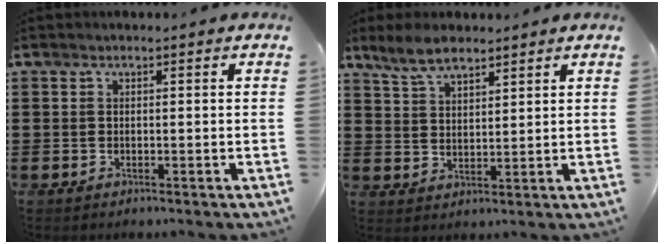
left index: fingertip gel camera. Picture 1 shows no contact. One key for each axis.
{"total": 5.2, "fx": 4.4, "fy": 1.9, "fz": 2.0, "tx": -0.053, "ty": -0.001, "tz": 0.082}